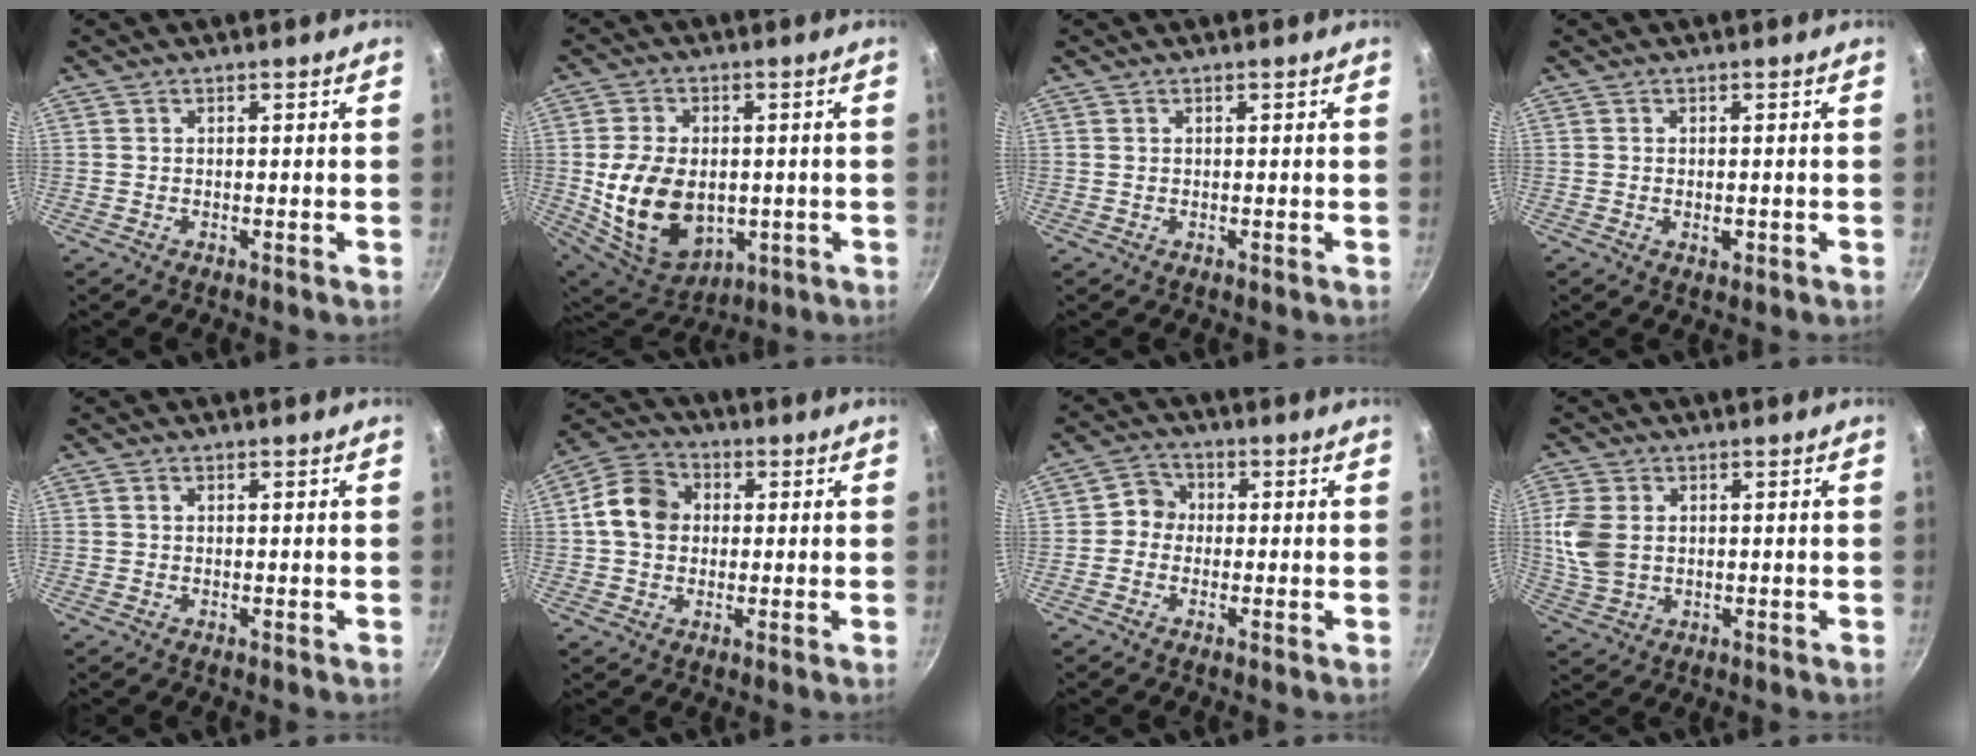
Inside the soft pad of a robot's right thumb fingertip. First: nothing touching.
{"total": 16.6, "force": [-1.4, 11.5, 11.9], "torque": [-0.204, -0.009, -0.001]}
{"total": 0.0}
{"total": 1.6, "force": [-0.3, 1.0, 1.2], "torque": [-0.019, -0.001, -0.005]}
{"total": 0.7, "force": [0.2, 0.6, 0.3], "torque": [-0.004, 0.004, 0.003]}
{"total": 9.5, "force": [0.8, 7.7, 5.4], "torque": [-0.074, 0.018, -0.004]}
{"total": 4.0, "force": [-0.3, 3.8, 1.4], "torque": [0.004, 0.011, -0.021]}
{"total": 8.0, "force": [0.9, 5.8, 5.4], "torque": [-0.114, -0.001, 0.024]}